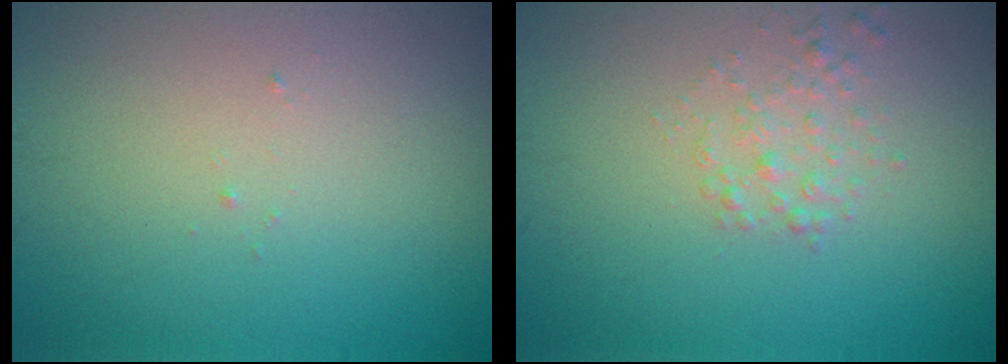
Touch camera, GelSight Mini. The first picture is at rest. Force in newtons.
{"total": 1.4, "press": 1.4, "slide": 0.1}